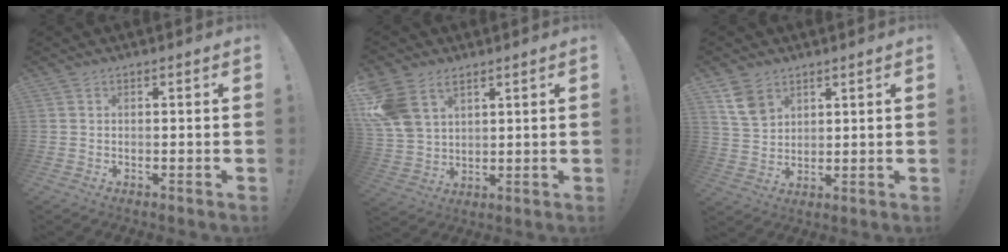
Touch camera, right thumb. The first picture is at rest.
{"total": 10.3, "force": [5.8, 6.9, 4.9], "torque": [-0.100, -0.027, 0.118]}
{"total": 8.0, "force": [5.1, 5.2, 3.3], "torque": [-0.055, -0.018, 0.103]}